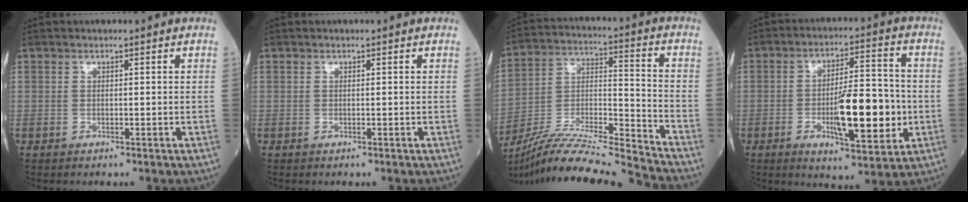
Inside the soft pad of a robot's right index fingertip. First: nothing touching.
{"total": 0.0}
{"total": 20.3, "force": [-18.9, -1.8, 7.2], "torque": [-0.147, -0.014, -0.330]}
{"total": 13.2, "force": [-2.7, 3.2, 12.6], "torque": [-0.204, 0.000, -0.037]}